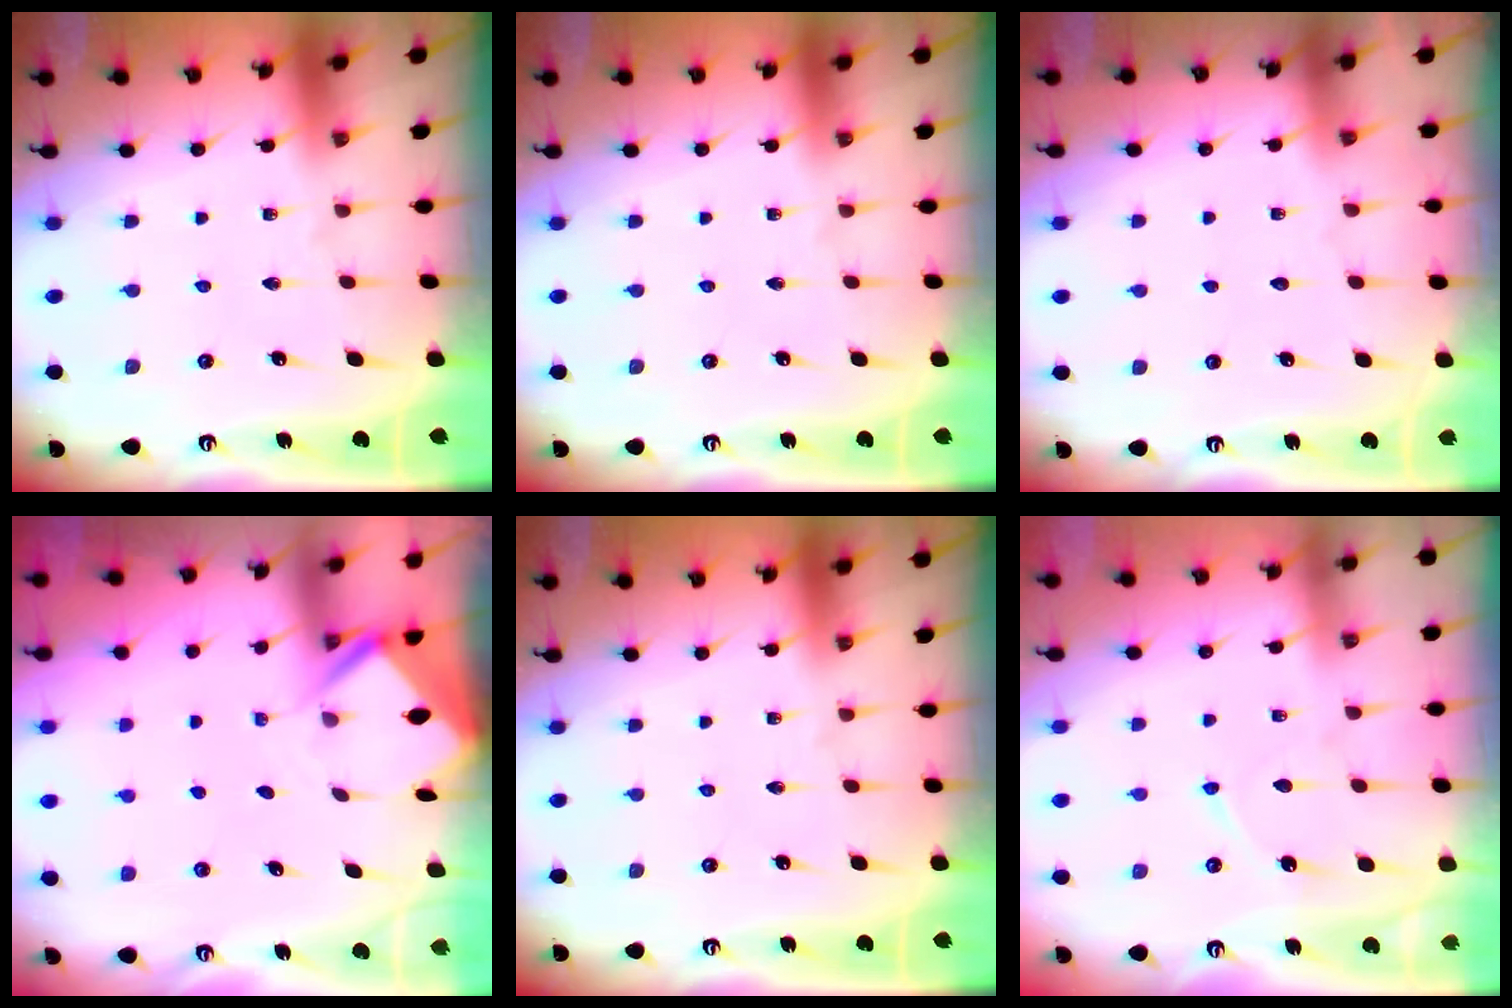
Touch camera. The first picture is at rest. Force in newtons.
{"total": 0.0}
{"total": 0.8, "press": 0.8, "slide": 0.2}
{"total": 2.6, "press": 2.6, "slide": 0.1}
{"total": 0.0}
{"total": 5.2, "press": 5.2, "slide": 0.7}